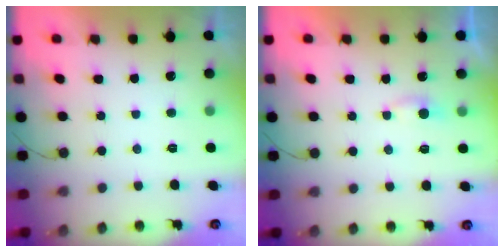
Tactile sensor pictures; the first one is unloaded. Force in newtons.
{"total": 2.3, "press": 2.3, "slide": 0.3}